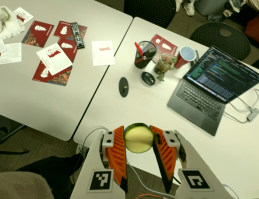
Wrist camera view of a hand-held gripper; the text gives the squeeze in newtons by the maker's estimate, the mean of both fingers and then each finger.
{"total": 11.6, "left": 11.5, "right": 11.7}